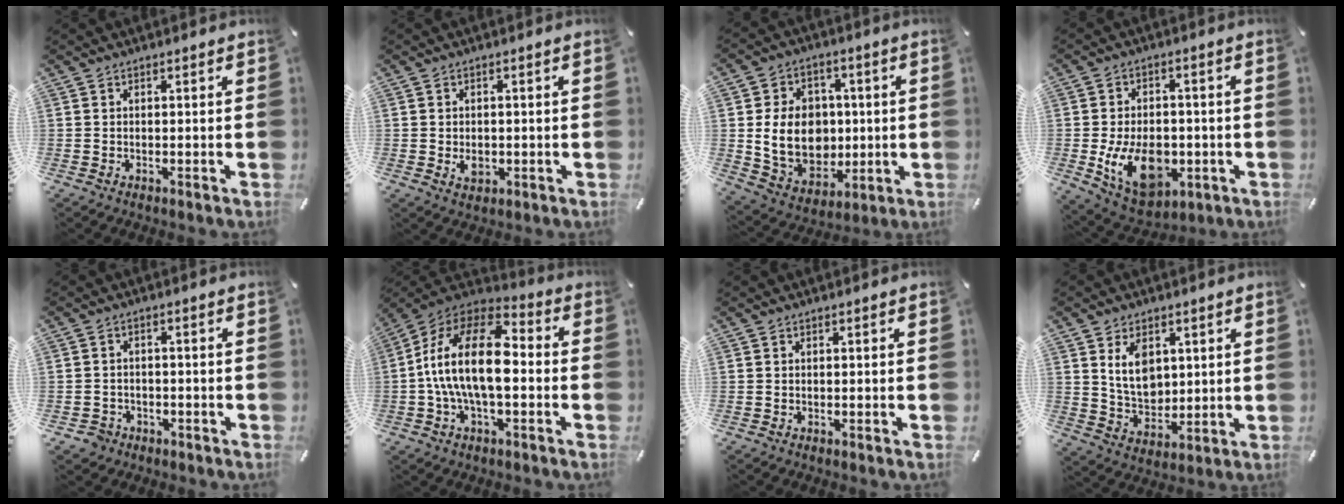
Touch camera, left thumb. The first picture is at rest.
{"total": 3.1, "force": [-0.6, 2.3, 2.0], "torque": [-0.035, -0.003, -0.013]}
{"total": 14.7, "force": [0.5, 12.4, 7.9], "torque": [-0.164, 0.008, 0.020]}
{"total": 14.6, "force": [-3.2, 9.9, 10.2], "torque": [-0.191, 0.001, -0.051]}
{"total": 3.6, "force": [-2.1, 2.8, 0.9], "torque": [-0.020, 0.008, -0.042]}
{"total": 18.9, "force": [-1.2, 9.8, 16.1], "torque": [-0.321, 0.009, -0.019]}
{"total": 0.0}
{"total": 9.2, "force": [3.5, 6.9, 5.1], "torque": [-0.089, -0.006, 0.064]}